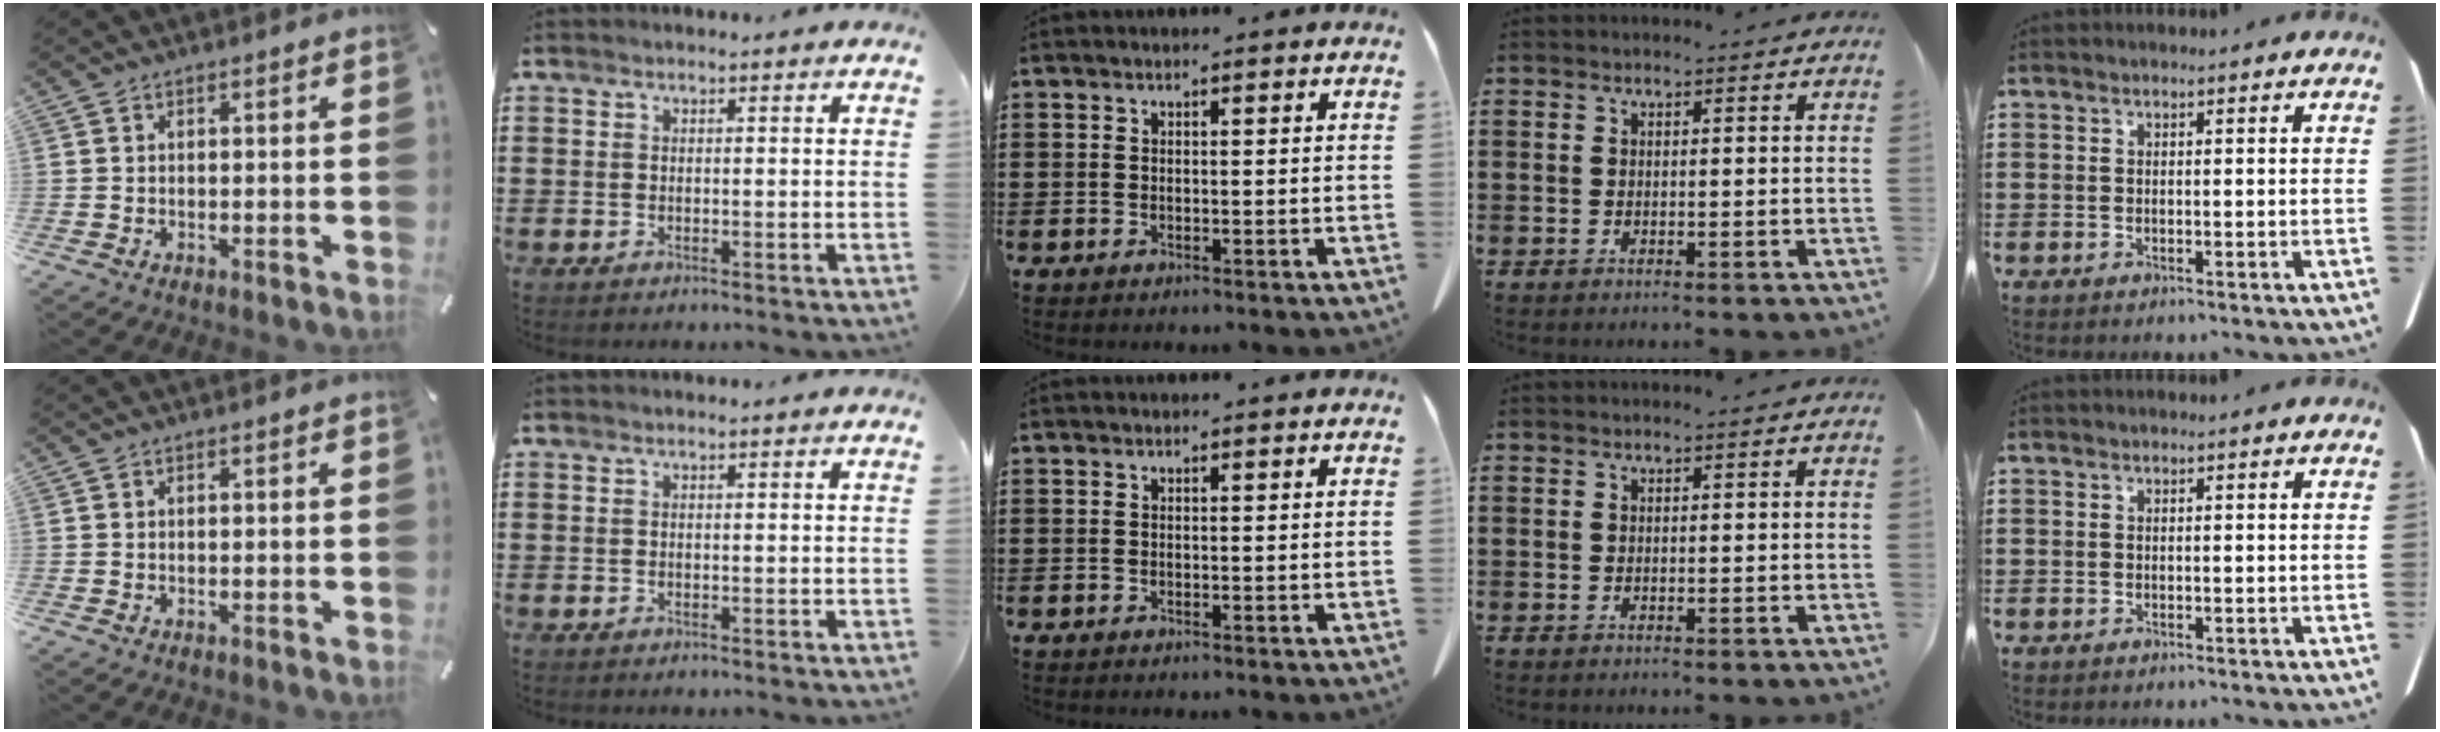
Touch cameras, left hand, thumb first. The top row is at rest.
{}